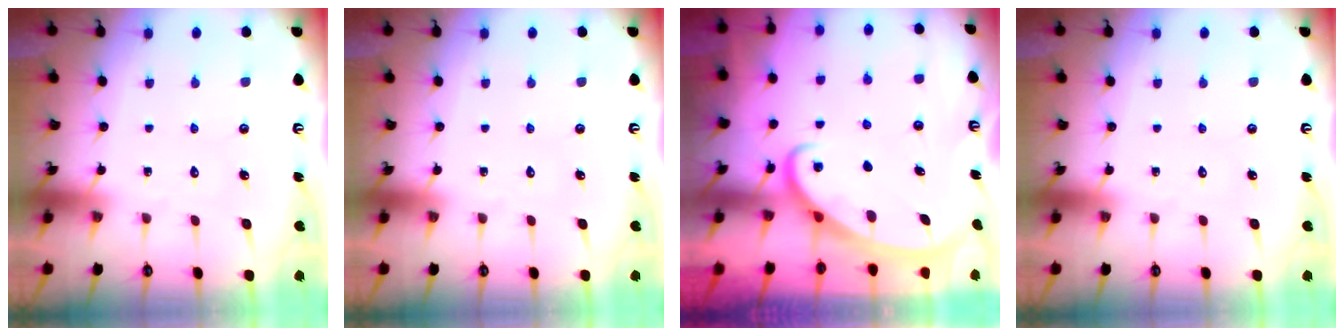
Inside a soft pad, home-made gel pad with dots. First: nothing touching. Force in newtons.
{"total": 0.0}
{"total": 2.6, "press": 2.6, "slide": 0.4}
{"total": 0.0}